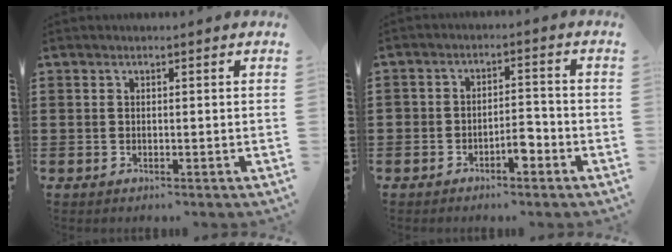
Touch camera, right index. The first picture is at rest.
{"total": 3.6, "force": [-2.4, 1.7, 2.0], "torque": [-0.036, 0.011, -0.049]}